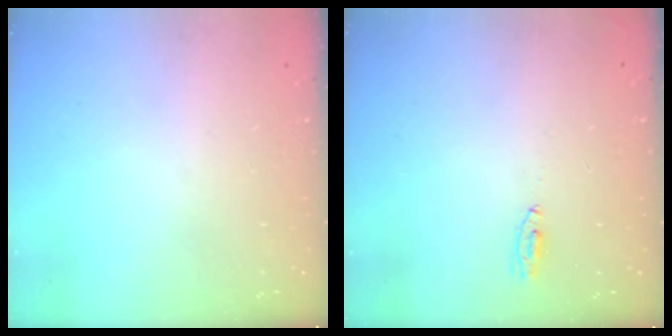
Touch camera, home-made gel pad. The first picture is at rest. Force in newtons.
{"total": 3.4, "press": 3.1, "slide": 1.4}